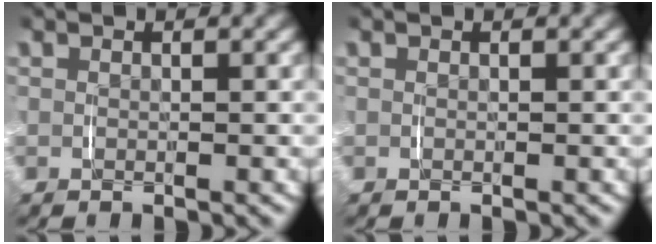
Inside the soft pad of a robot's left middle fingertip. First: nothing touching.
{"total": 0.0}